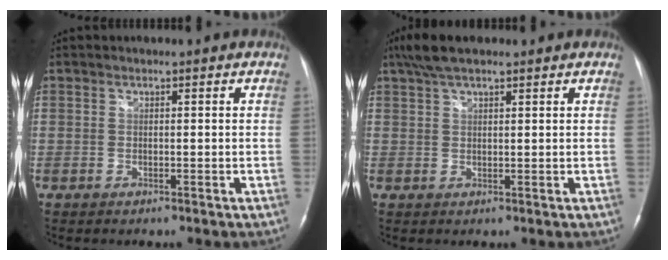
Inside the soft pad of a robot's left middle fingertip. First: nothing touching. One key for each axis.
{"total": 5.5, "fx": 4.2, "fy": 1.5, "fz": 3.3, "tx": -0.072, "ty": 0.022, "tz": 0.078}